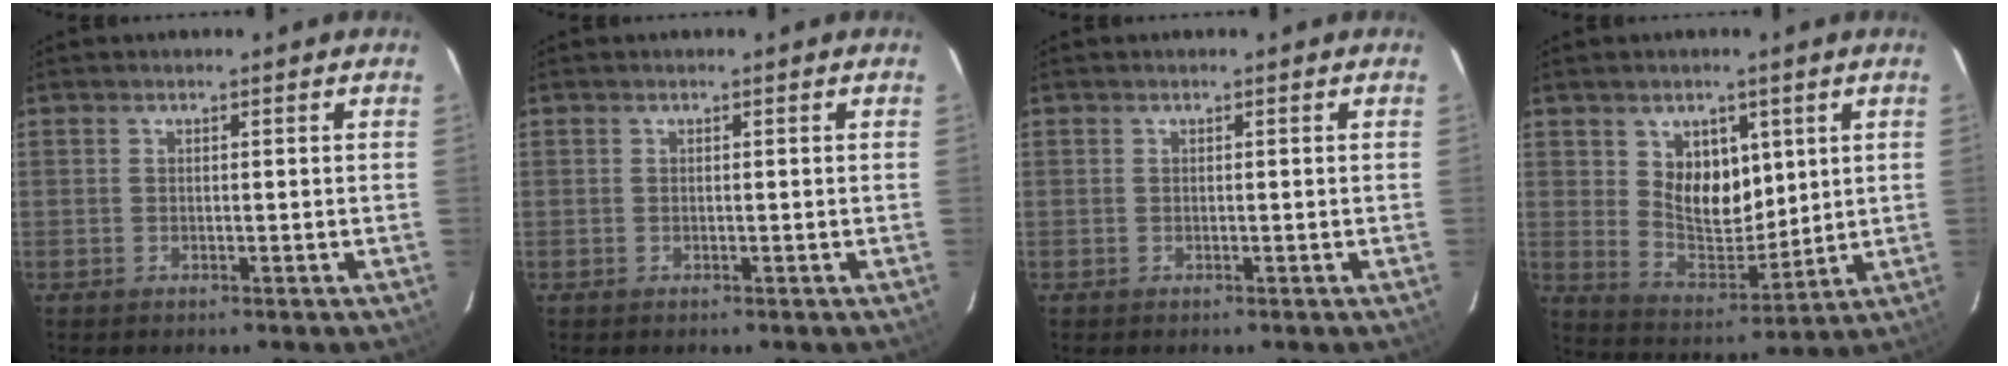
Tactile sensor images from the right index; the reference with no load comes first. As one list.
[{"total": 0.0}, {"total": 0.0}, {"total": 9.7, "force": [3.6, 6.8, 6.0], "torque": [-0.098, -0.003, 0.080]}]